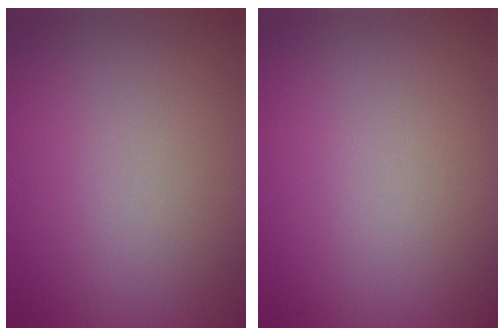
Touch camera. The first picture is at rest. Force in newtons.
{"total": 0.0}